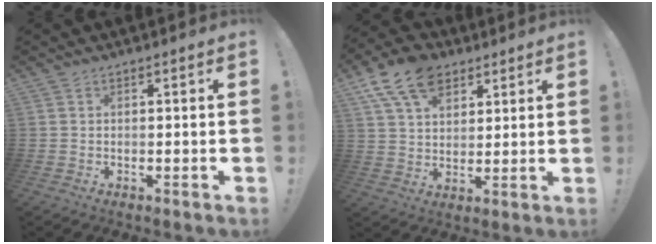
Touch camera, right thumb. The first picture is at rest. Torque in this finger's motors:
{"motor_torque": [-0.04, 0.48, 0.32, -0.06, 0.15]}